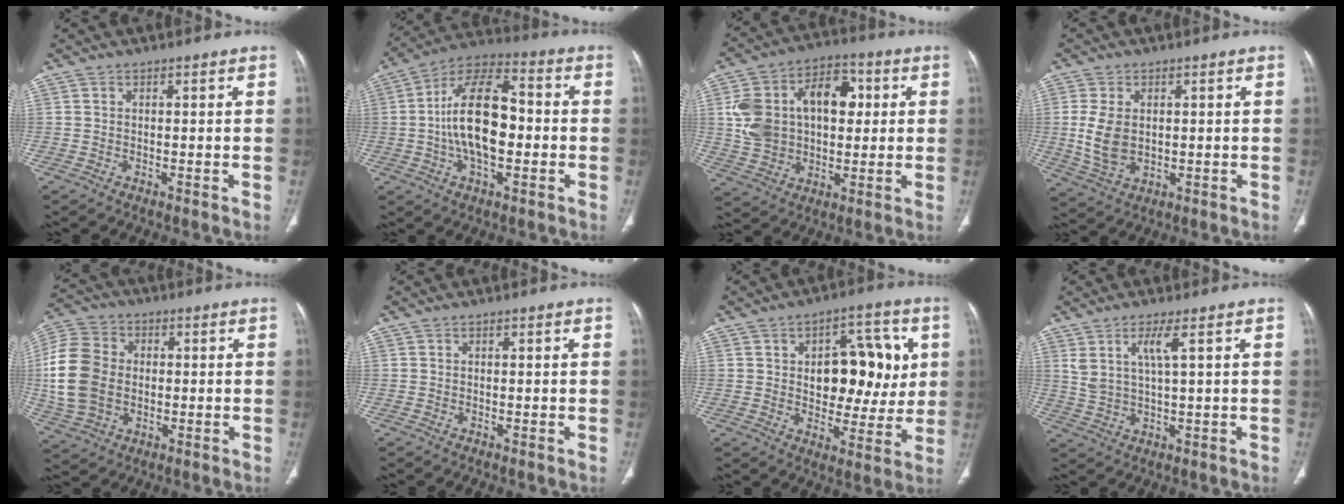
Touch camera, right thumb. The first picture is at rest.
{"total": 16.7, "force": [-1.1, 8.4, 14.4], "torque": [-0.248, 0.029, -0.028]}
{"total": 19.0, "force": [3.1, 13.1, 13.4], "torque": [-0.203, 0.028, 0.057]}
{"total": 8.0, "force": [0.5, 5.3, 5.9], "torque": [-0.113, -0.003, 0.021]}
{"total": 15.8, "force": [0.0, 11.9, 10.3], "torque": [-0.200, 0.017, 0.002]}
{"total": 0.0}
{"total": 15.8, "force": [2.8, 9.4, 12.4], "torque": [-0.110, 0.002, 0.046]}
{"total": 5.3, "force": [2.5, 0.8, 4.6], "torque": [-0.096, -0.014, 0.059]}